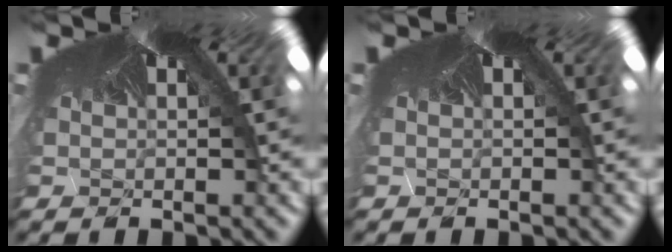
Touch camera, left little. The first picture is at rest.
{"total": 0.0}